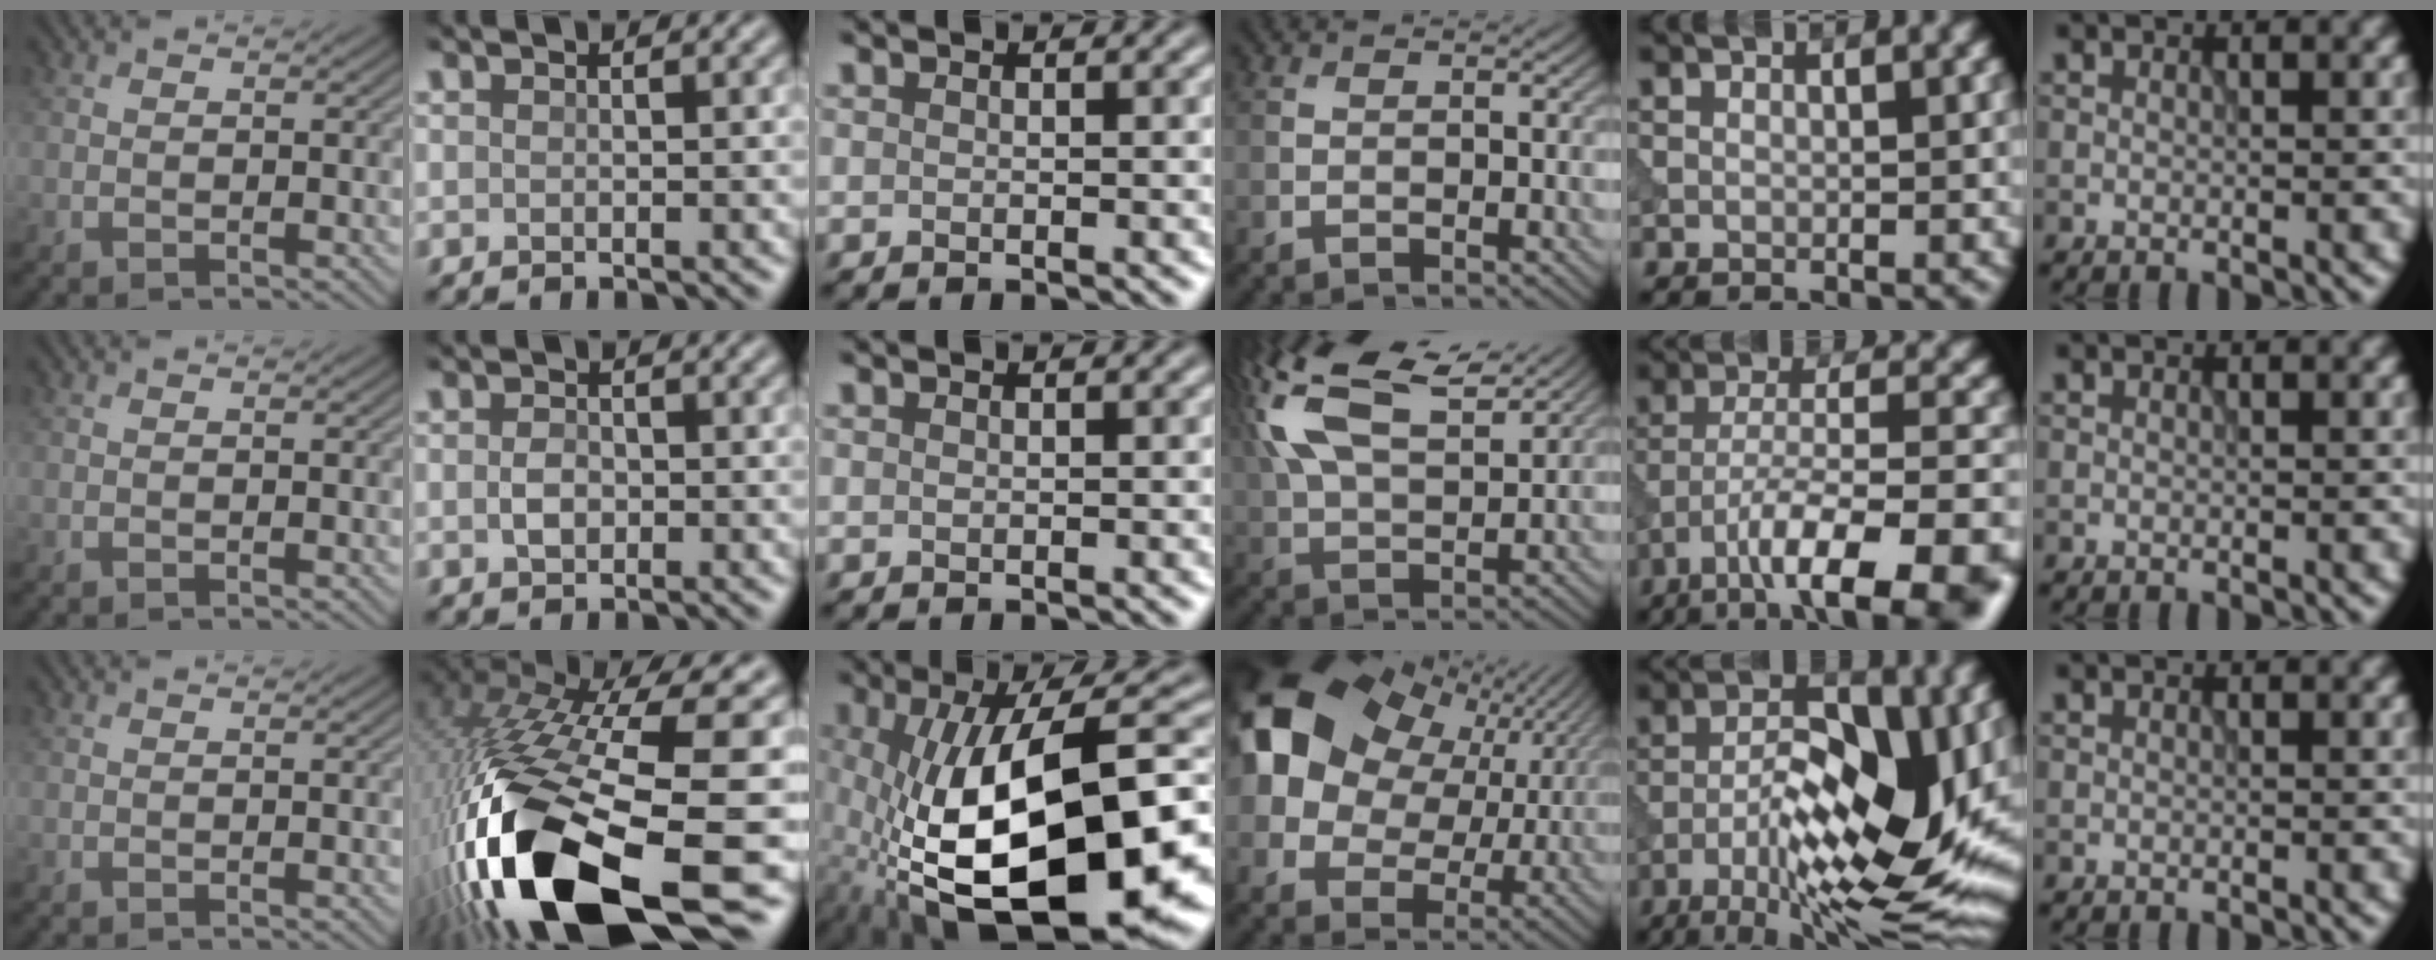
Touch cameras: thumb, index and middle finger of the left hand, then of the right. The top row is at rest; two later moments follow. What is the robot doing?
{"motion": "insert", "object": "power adapter"}